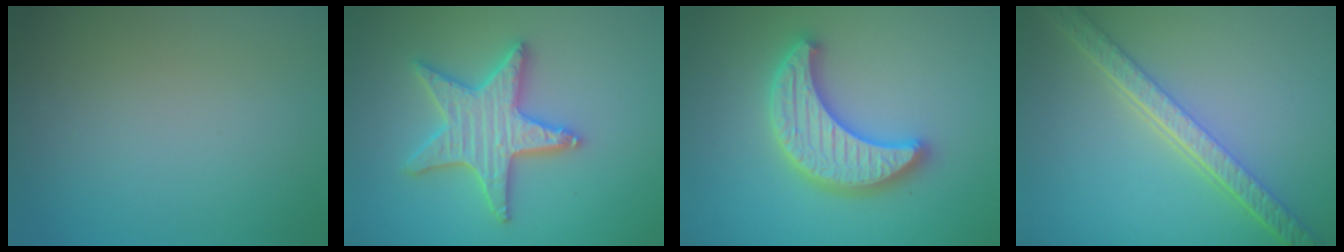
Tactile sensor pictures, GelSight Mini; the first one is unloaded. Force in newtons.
{"total": 5.1, "press": 5.0, "slide": 0.9}
{"total": 5.3, "press": 5.2, "slide": 0.8}
{"total": 5.5, "press": 4.3, "slide": 3.4}